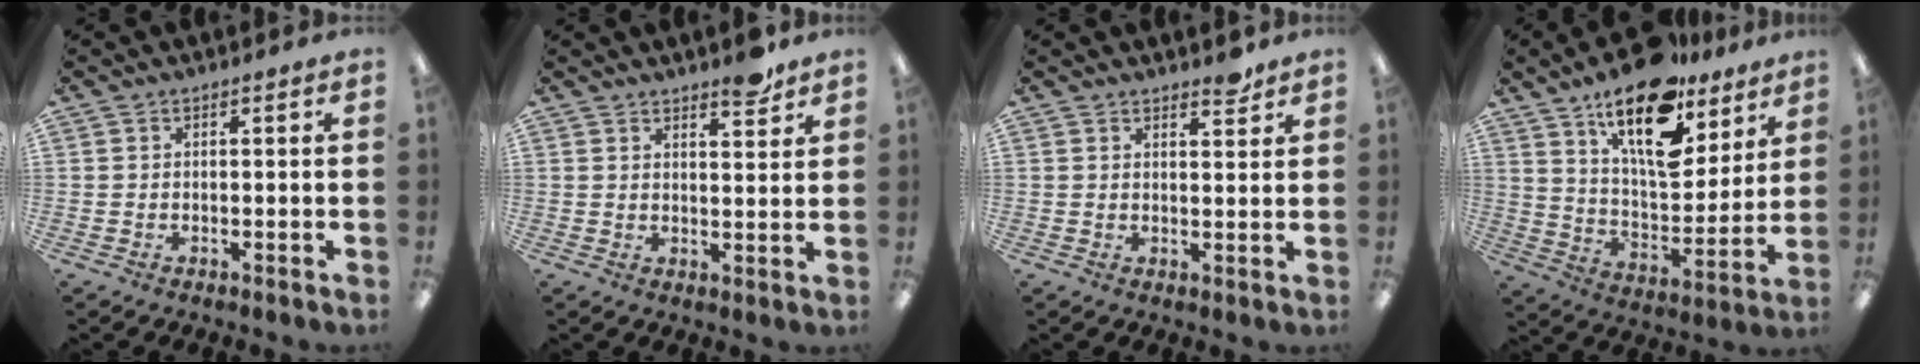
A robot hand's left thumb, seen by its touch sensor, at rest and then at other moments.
{"total": 5.0, "force": [4.3, 1.3, 2.2], "torque": [-0.021, -0.027, 0.072]}
{"total": 3.2, "force": [2.9, 0.9, 1.0], "torque": [0.001, -0.018, 0.048]}
{"total": 20.1, "force": [13.1, 8.7, 12.4], "torque": [-0.205, -0.072, 0.226]}